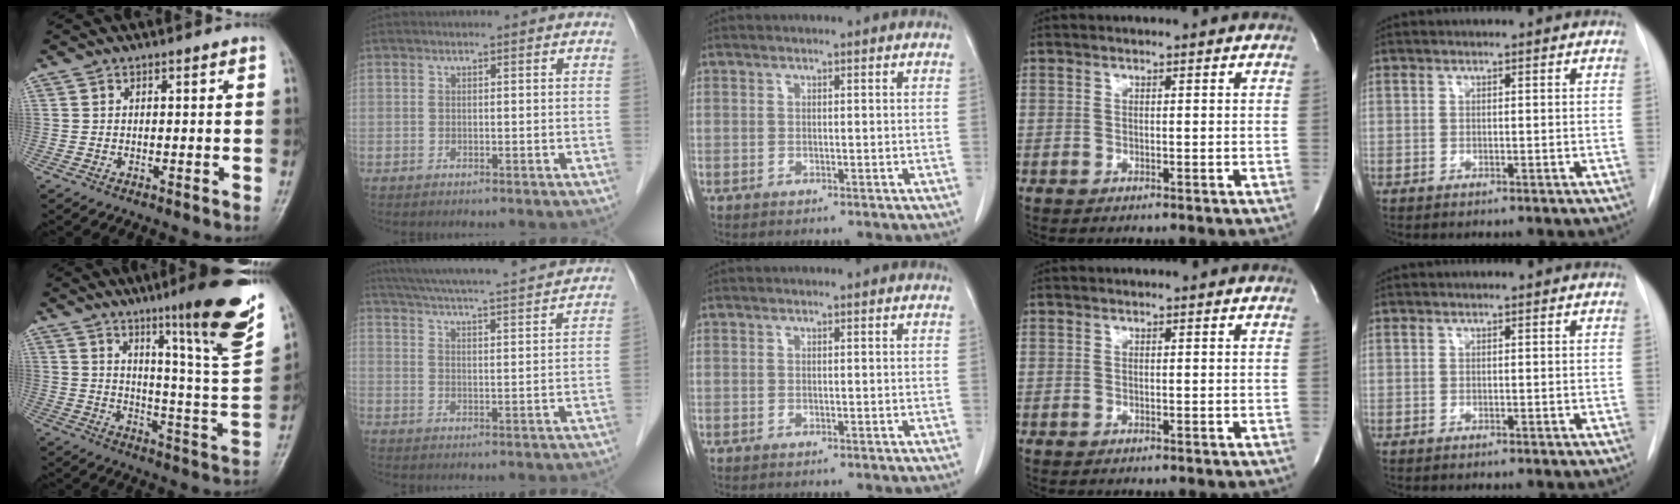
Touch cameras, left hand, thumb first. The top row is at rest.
{"thumb": {"total": 19.7, "force": [12.1, 1.1, 15.5], "torque": [-0.190, -0.071, 0.175]}, "index": {"total": 19.3, "force": [17.8, 0.5, 7.5], "torque": [-0.134, 0.012, 0.246]}}